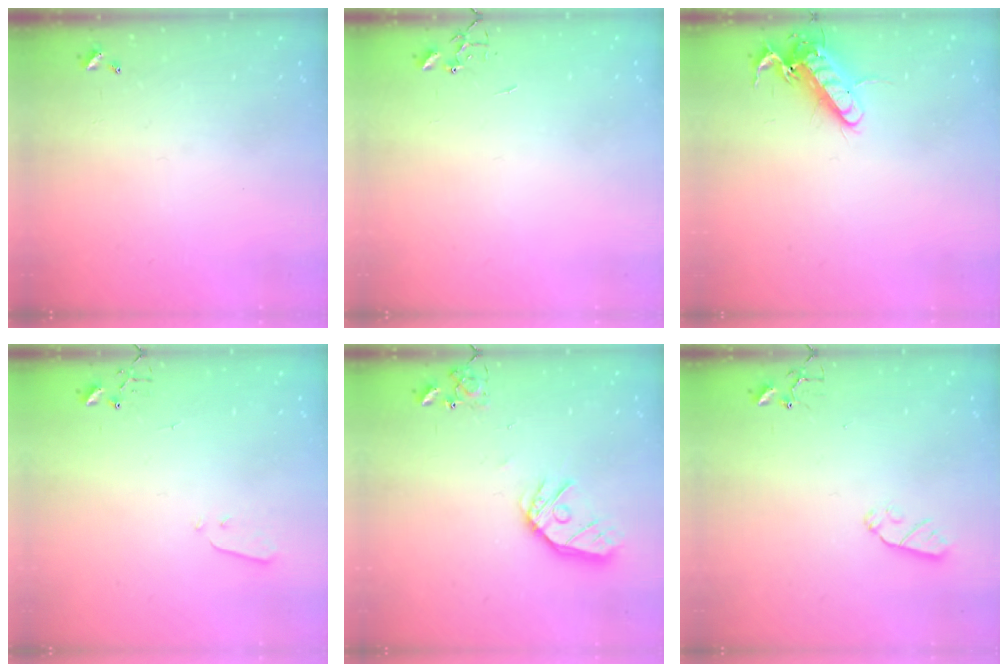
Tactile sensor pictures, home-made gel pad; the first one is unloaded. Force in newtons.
{"total": 0.0}
{"total": 13.5, "press": 13.3, "slide": 1.9}
{"total": 2.2, "press": 2.1, "slide": 0.3}
{"total": 14.1, "press": 14.0, "slide": 1.7}
{"total": 5.4, "press": 5.4, "slide": 0.4}